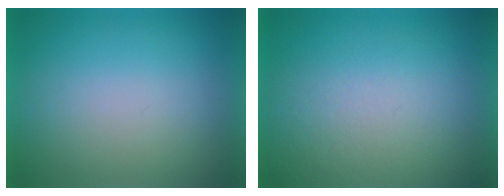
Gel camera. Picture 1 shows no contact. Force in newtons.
{"total": 5.8}